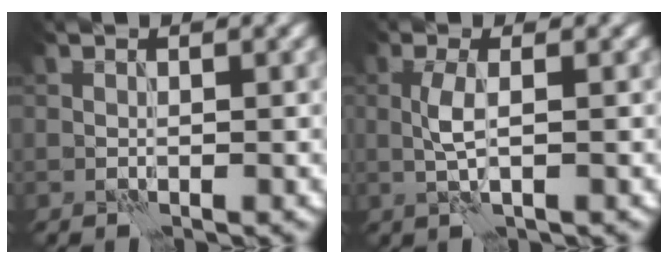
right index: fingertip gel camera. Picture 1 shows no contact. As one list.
[{"total": 2.1, "force": [-0.1, 0.3, 2.1], "torque": [-0.047, 0.005, -0.003]}]